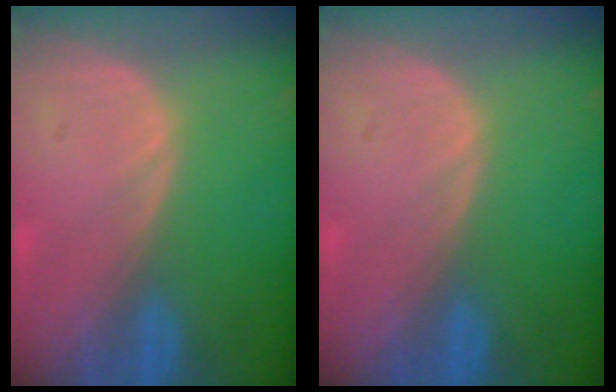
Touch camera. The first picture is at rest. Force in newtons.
{"total": 0.0}